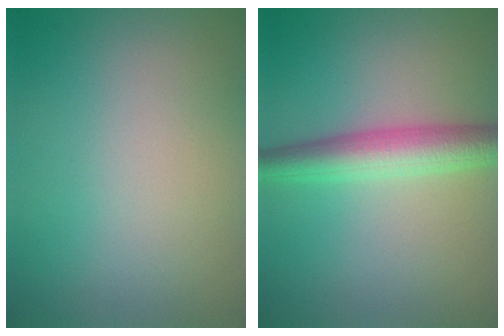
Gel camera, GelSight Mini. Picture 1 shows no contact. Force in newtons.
{"total": 4.6, "press": 4.5, "slide": 0.1}